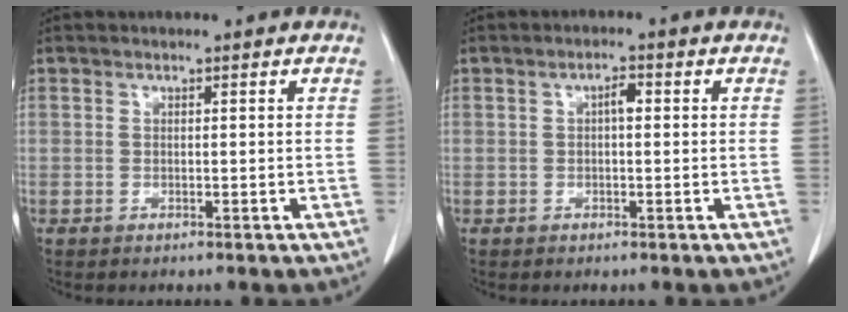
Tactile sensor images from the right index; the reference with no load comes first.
{"total": 1.9, "force": [0.2, 0.6, 1.7], "torque": [-0.028, 0.005, 0.002]}